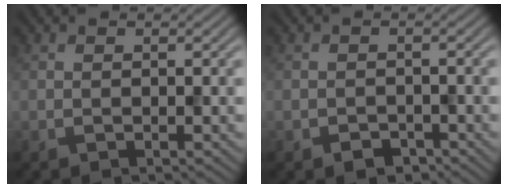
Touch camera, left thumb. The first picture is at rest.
{"total": 2.0, "force": [-1.3, 1.2, 0.8], "torque": [-0.013, -0.001, -0.025]}